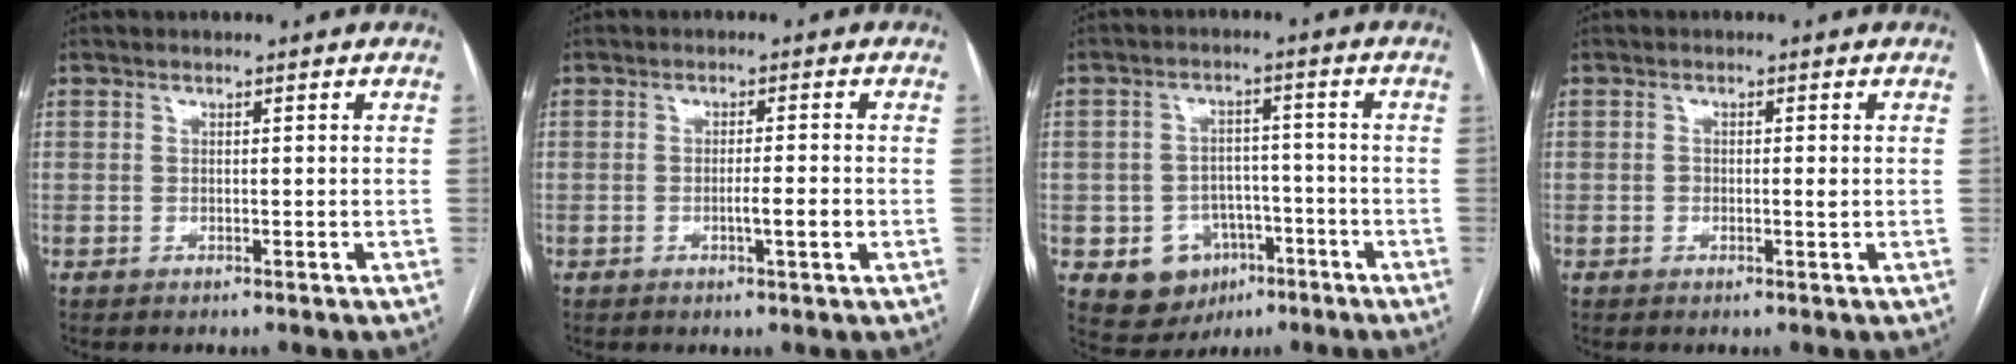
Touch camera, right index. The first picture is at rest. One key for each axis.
{"total": 3.1, "fx": -0.9, "fy": -0.3, "fz": 3.0, "tx": -0.050, "ty": -0.003, "tz": -0.014}
{"total": 7.8, "fx": -3.3, "fy": 6.6, "fz": 2.5, "tx": -0.040, "ty": 0.015, "tz": -0.039}
{"total": 1.3, "fx": -0.1, "fy": 0.3, "fz": 1.2, "tx": -0.022, "ty": 0.000, "tz": -0.001}